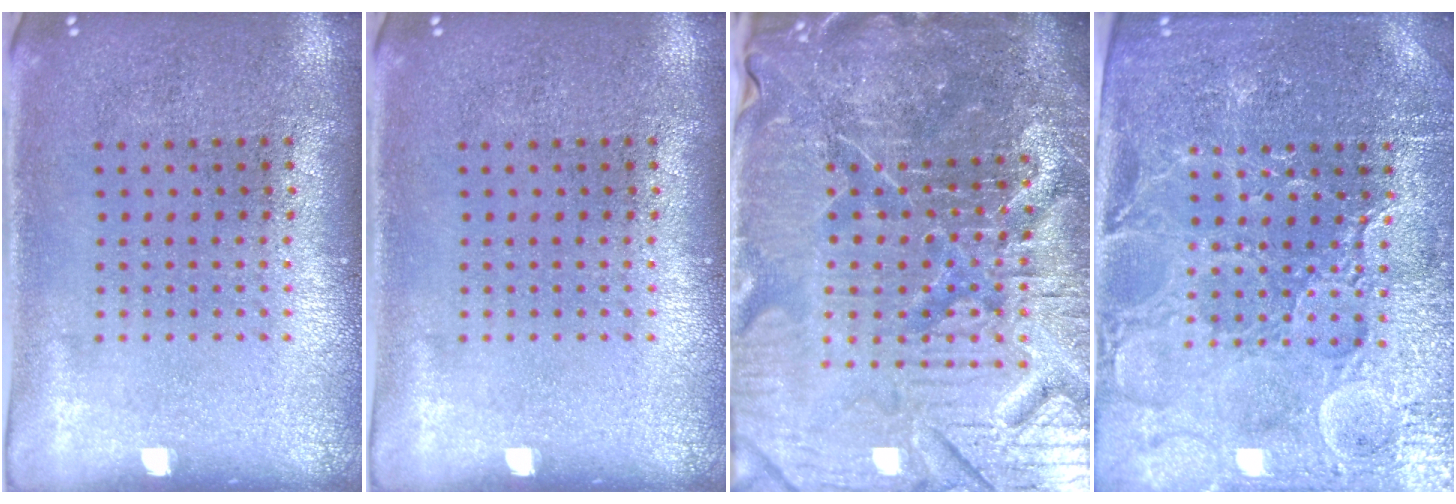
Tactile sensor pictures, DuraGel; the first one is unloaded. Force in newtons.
{"total": 0.0}
{"total": 7.1, "press": 6.3, "slide": 3.3}
{"total": 4.3, "press": 4.1, "slide": 1.3}